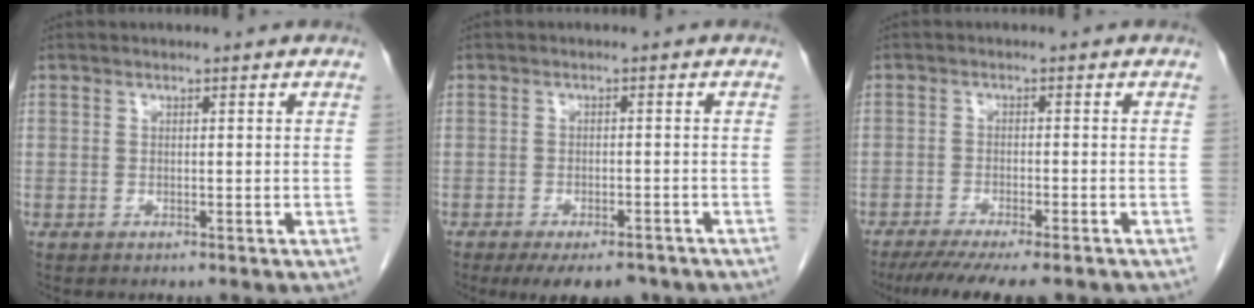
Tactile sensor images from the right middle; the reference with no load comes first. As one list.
[{"total": 8.4, "force": [-6.5, 3.3, 4.2], "torque": [-0.051, -0.005, -0.091]}, {"total": 10.7, "force": [-8.7, 1.8, 6.1], "torque": [-0.083, -0.016, -0.129]}]